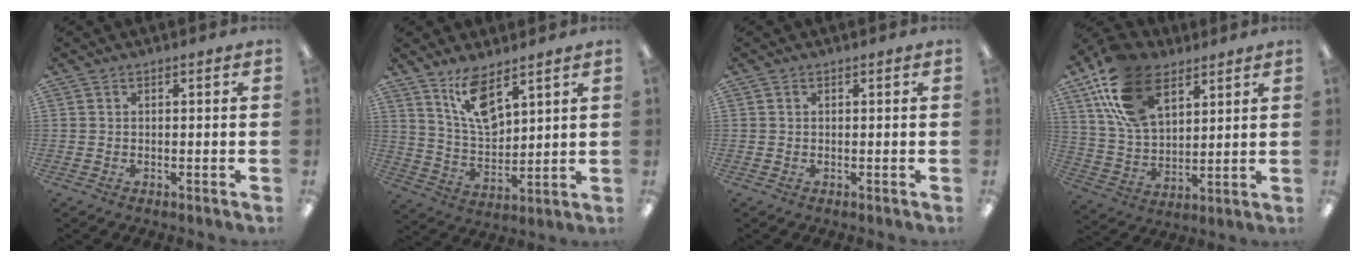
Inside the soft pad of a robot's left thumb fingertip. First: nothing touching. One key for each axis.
{"total": 10.7, "fx": 7.5, "fy": 4.4, "fz": 6.1, "tx": -0.117, "ty": -0.034, "tz": 0.137}
{"total": 0.0}
{"total": 19.0, "fx": 10.1, "fy": 11.3, "fz": 11.6, "tx": -0.238, "ty": -0.020, "tz": 0.189}